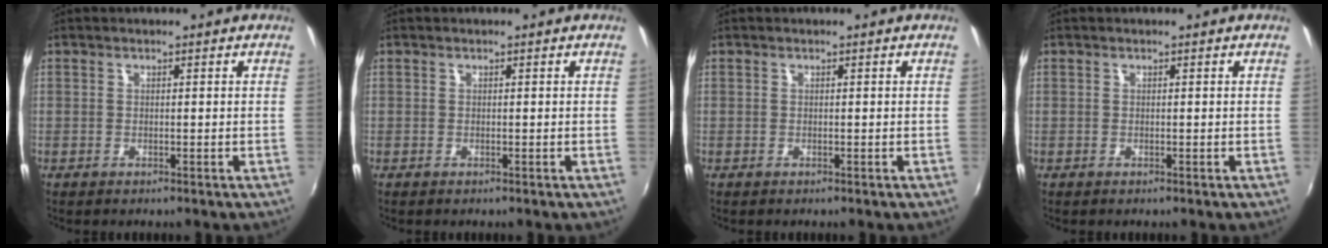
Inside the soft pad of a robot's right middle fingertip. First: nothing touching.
{"total": 0.0}
{"total": 0.0}
{"total": 0.0}